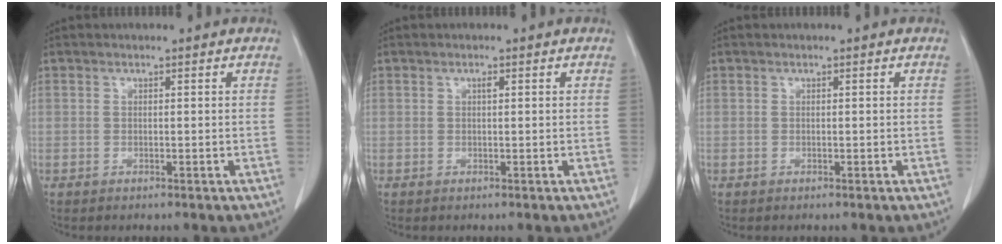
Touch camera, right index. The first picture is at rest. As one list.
[{"total": 0.6, "force": [0.2, 0.1, 0.5], "torque": [-0.013, 0.000, 0.004]}, {"total": 0.0}]